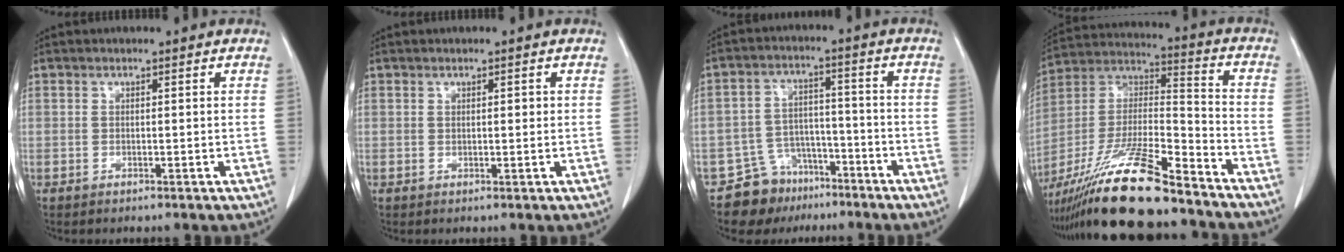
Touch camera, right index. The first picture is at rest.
{"total": 0.8, "force": [0.2, 0.3, 0.7], "torque": [-0.009, 0.000, 0.003]}
{"total": 8.1, "force": [-5.8, 5.6, 0.6], "torque": [-0.007, 0.031, -0.092]}
{"total": 21.4, "force": [-16.9, 2.4, 12.8], "torque": [-0.264, -0.022, -0.309]}